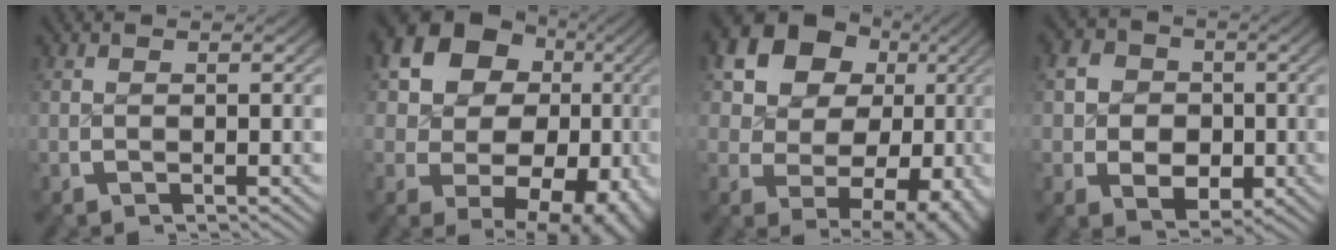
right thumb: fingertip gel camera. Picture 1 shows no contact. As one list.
[{"total": 14.5, "force": [1.6, 11.1, 9.2], "torque": [-0.183, -0.050, 0.051]}, {"total": 13.4, "force": [2.4, 10.5, 8.0], "torque": [-0.163, -0.043, 0.060]}, {"total": 7.2, "force": [0.5, 6.1, 3.9], "torque": [-0.065, -0.023, 0.014]}]